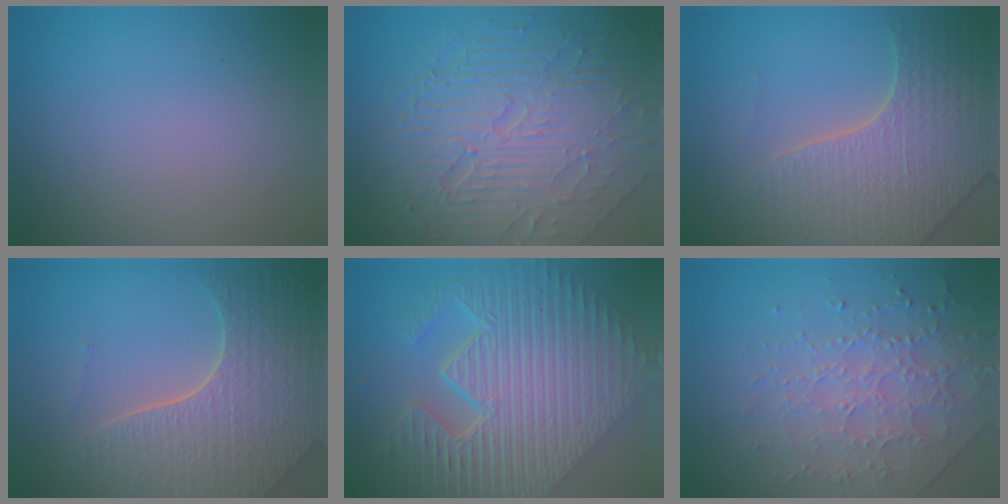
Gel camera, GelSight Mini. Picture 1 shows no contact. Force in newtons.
{"total": 9.5, "press": 6.2, "slide": 7.2}
{"total": 5.5, "press": 4.8, "slide": 2.6}
{"total": 7.7, "press": 5.6, "slide": 5.3}
{"total": 11.6, "press": 7.8, "slide": 8.5}
{"total": 3.7, "press": 3.5, "slide": 1.1}